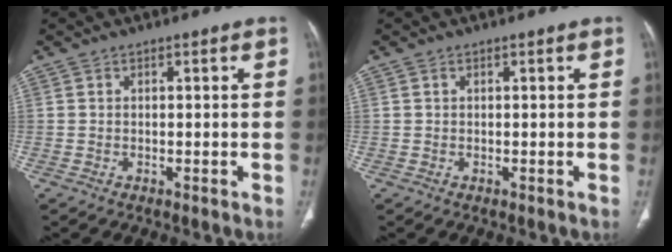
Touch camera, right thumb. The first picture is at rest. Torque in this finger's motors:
{"motor_torque": [0.28, 0.16, -0.37, -0.03, -0.02]}